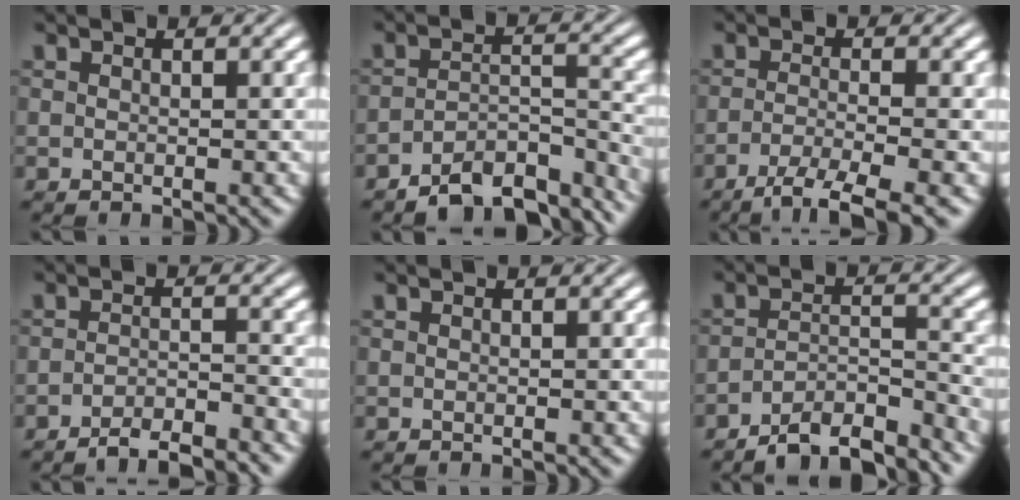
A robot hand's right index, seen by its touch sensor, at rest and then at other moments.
{"total": 8.7, "force": [-7.7, 2.1, 3.4], "torque": [-0.031, -0.022, -0.112]}
{"total": 5.5, "force": [-4.1, 0.6, 3.6], "torque": [-0.053, -0.021, -0.055]}
{"total": 4.1, "force": [-3.9, -0.1, 1.2], "torque": [-0.003, -0.010, -0.062]}
{"total": 0.0}
{"total": 6.6, "force": [-6.2, 0.8, 2.1], "torque": [-0.019, -0.018, -0.095]}